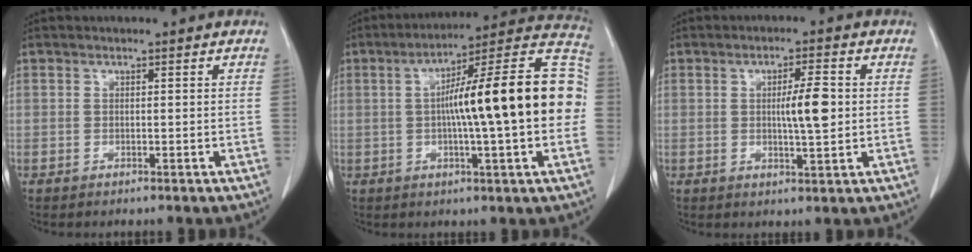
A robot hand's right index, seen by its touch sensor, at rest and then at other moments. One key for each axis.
{"total": 21.6, "fx": 0.2, "fy": 1.6, "fz": 21.5, "tx": -0.276, "ty": 0.040, "tz": -0.008}
{"total": 5.5, "fx": 0.3, "fy": 0.7, "fz": 5.4, "tx": -0.088, "ty": 0.000, "tz": 0.005}